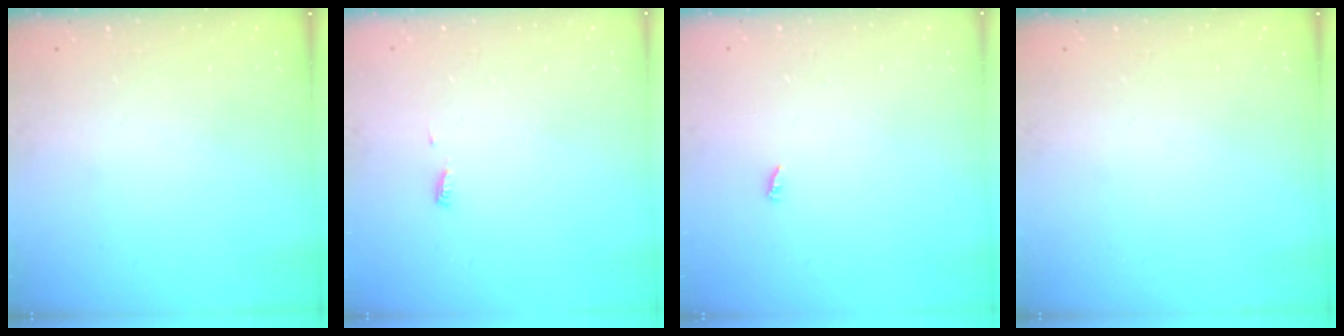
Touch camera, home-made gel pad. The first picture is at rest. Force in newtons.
{"total": 3.9, "press": 3.9, "slide": 0.5}
{"total": 2.3, "press": 2.3, "slide": 0.2}
{"total": 0.0}